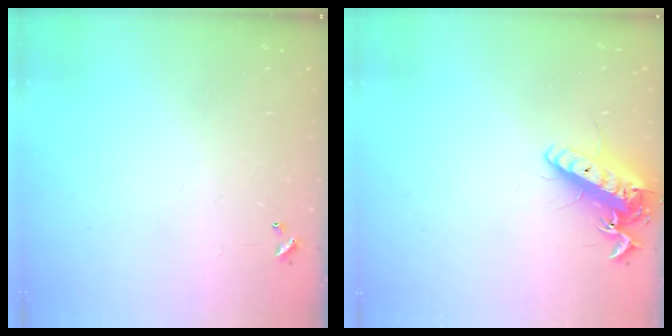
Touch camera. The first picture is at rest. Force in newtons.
{"total": 14.0, "press": 13.7, "slide": 2.6}